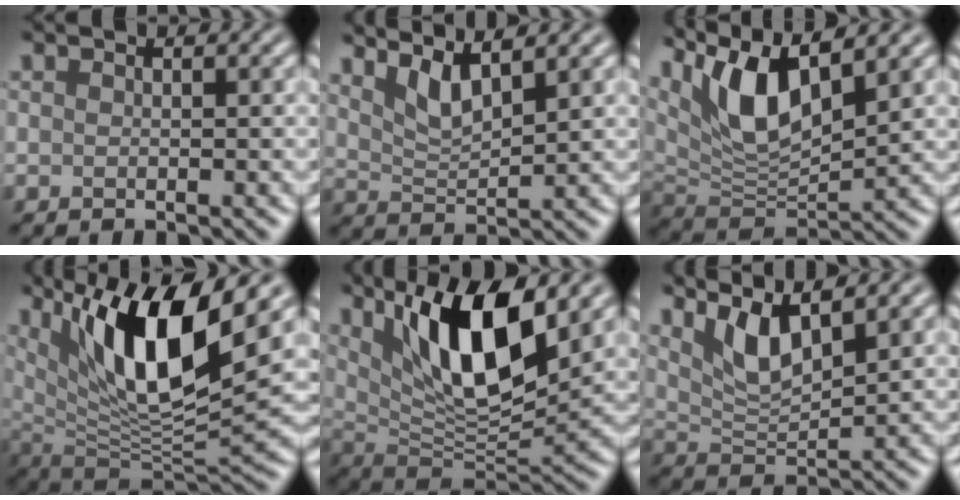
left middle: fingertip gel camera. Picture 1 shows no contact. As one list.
[{"total": 3.6, "force": [2.6, 0.9, 2.3], "torque": [-0.050, -0.004, 0.053]}, {"total": 8.5, "force": [4.8, 3.0, 6.4], "torque": [-0.132, -0.002, 0.089]}, {"total": 12.4, "force": [5.3, 3.5, 10.6], "torque": [-0.176, -0.010, 0.101]}, {"total": 10.2, "force": [4.6, 3.3, 8.5], "torque": [-0.143, -0.013, 0.088]}, {"total": 5.1, "force": [3.4, 1.4, 3.6], "torque": [-0.075, -0.003, 0.067]}]